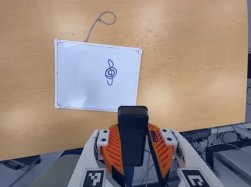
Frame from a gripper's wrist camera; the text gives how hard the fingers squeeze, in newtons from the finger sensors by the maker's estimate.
{"total": 8.2, "left": 6.6, "right": 9.8}